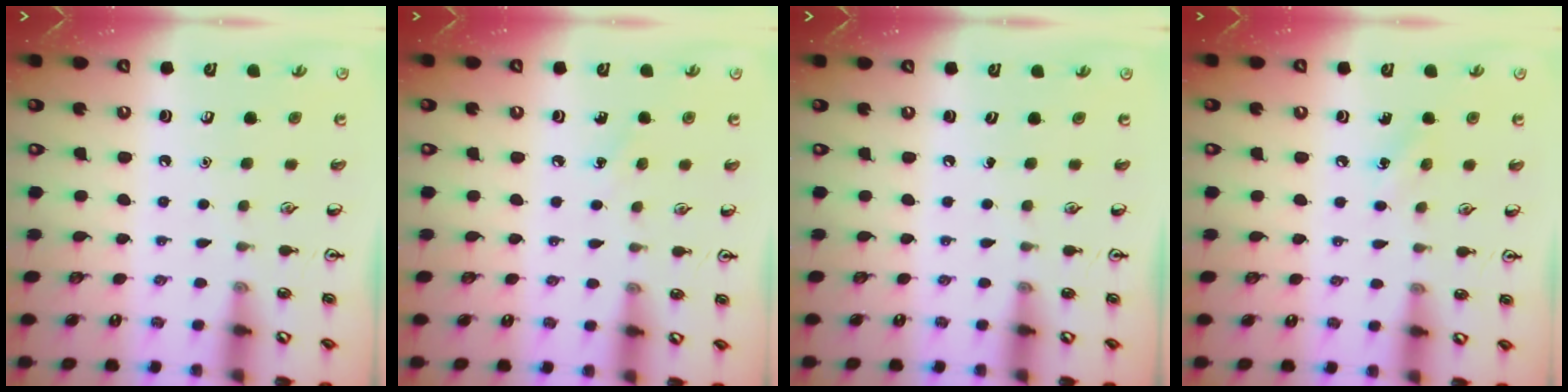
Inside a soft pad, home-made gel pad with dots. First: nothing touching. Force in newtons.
{"total": 3.9, "press": 3.7, "slide": 1.4}
{"total": 0.0}
{"total": 5.4, "press": 5.0, "slide": 1.8}